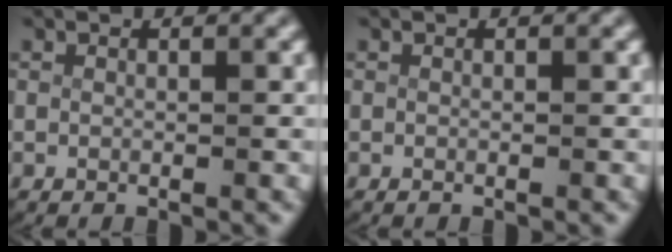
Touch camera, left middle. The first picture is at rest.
{"total": 0.0}